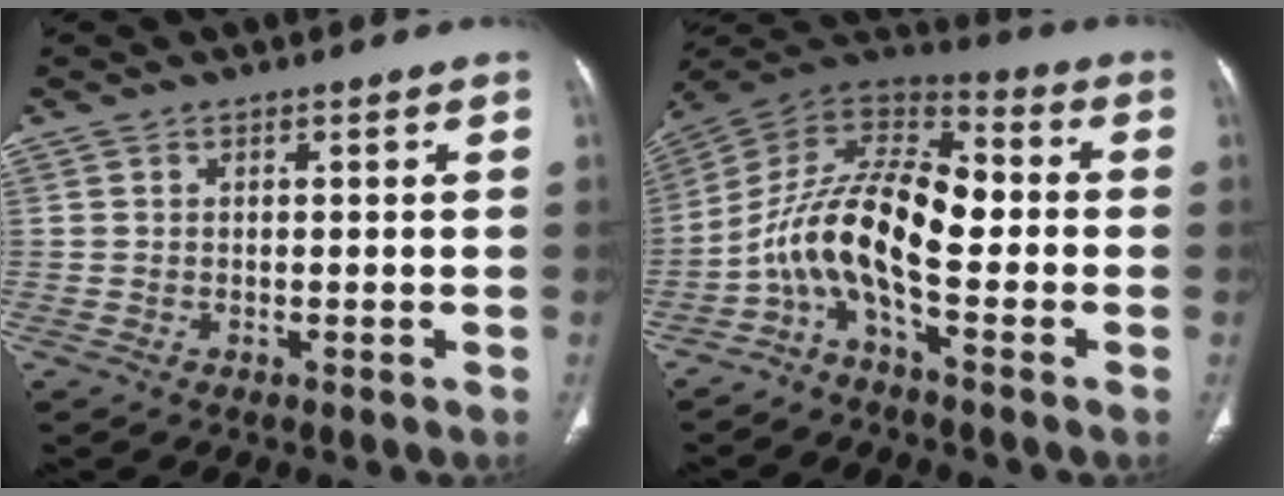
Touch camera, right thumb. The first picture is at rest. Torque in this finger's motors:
{"motor_torque": [2.52, 2.49, 1.43, -1.34, 0.65]}